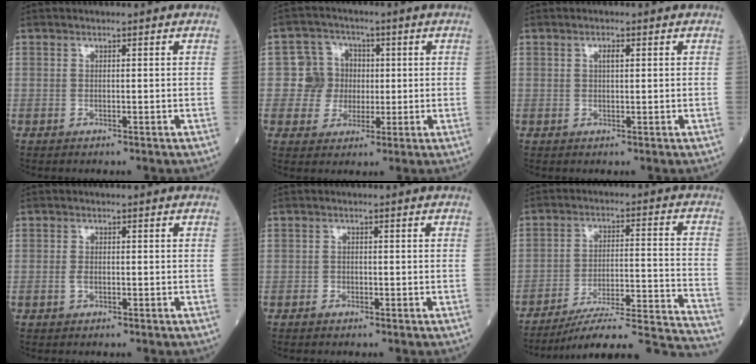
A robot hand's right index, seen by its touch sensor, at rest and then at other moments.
{"total": 6.2, "force": [0.1, 6.2, 0.6], "torque": [0.000, 0.021, 0.002]}
{"total": 1.3, "force": [0.5, 0.4, 1.2], "torque": [-0.022, 0.002, 0.006]}
{"total": 1.2, "force": [-0.4, 0.7, 0.9], "torque": [-0.019, 0.001, -0.006]}
{"total": 0.9, "force": [-0.5, 0.7, 0.2], "torque": [-0.001, 0.003, -0.011]}
{"total": 21.8, "force": [-20.5, -0.8, 7.4], "torque": [-0.056, 0.004, -0.288]}